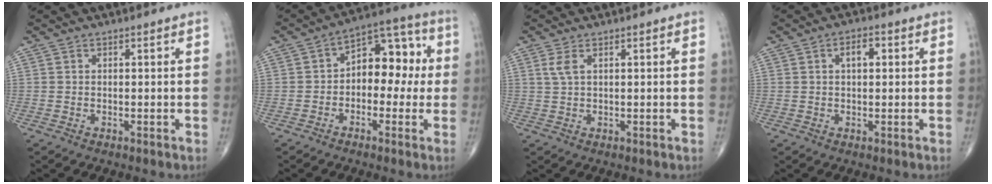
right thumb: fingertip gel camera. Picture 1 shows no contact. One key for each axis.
{"total": 11.3, "fx": 0.1, "fy": 7.3, "fz": 8.5, "tx": -0.076, "ty": 0.044, "tz": -0.014}
{"total": 2.2, "fx": 1.0, "fy": 0.9, "fz": 1.8, "tx": -0.045, "ty": 0.007, "tz": 0.028}
{"total": 3.3, "fx": 0.9, "fy": 1.7, "fz": 2.7, "tx": -0.037, "ty": 0.009, "tz": 0.013}